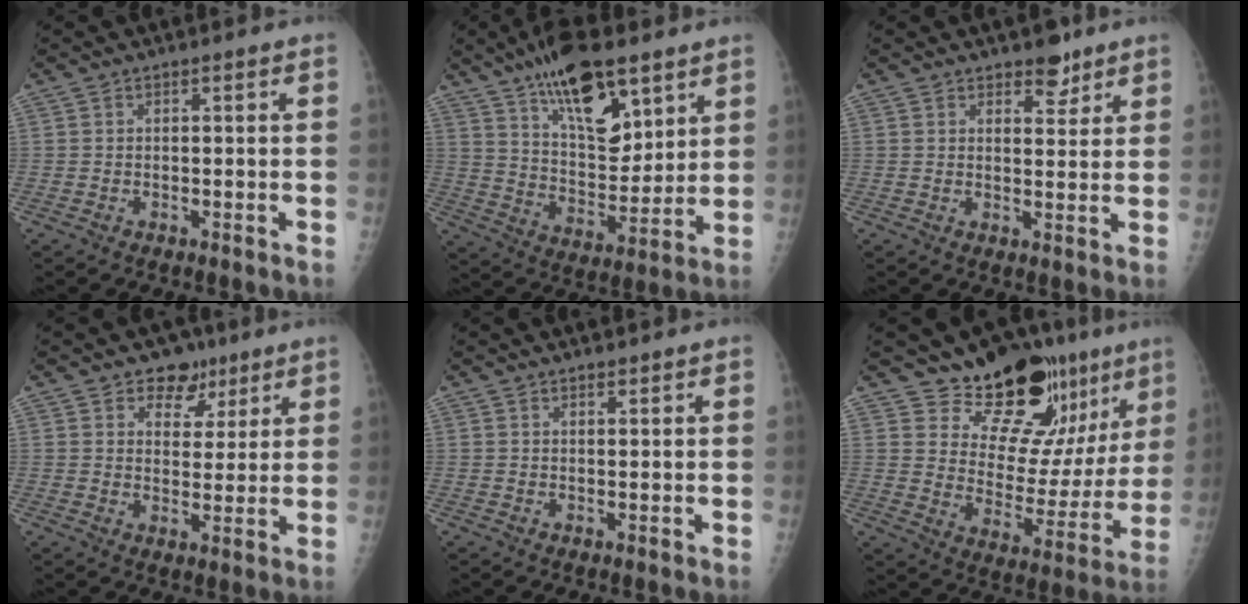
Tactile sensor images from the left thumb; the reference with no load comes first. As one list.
[{"total": 18.1, "force": [11.1, 7.8, 11.9], "torque": [-0.156, -0.061, 0.193]}, {"total": 4.2, "force": [3.1, 2.2, 1.8], "torque": [0.000, -0.019, 0.044]}, {"total": 7.0, "force": [4.5, 4.9, 2.0], "torque": [0.006, -0.019, 0.067]}, {"total": 1.4, "force": [1.2, 0.4, 0.6], "torque": [-0.004, -0.006, 0.018]}, {"total": 18.0, "force": [14.2, 7.6, 8.2], "torque": [-0.056, -0.117, 0.203]}]